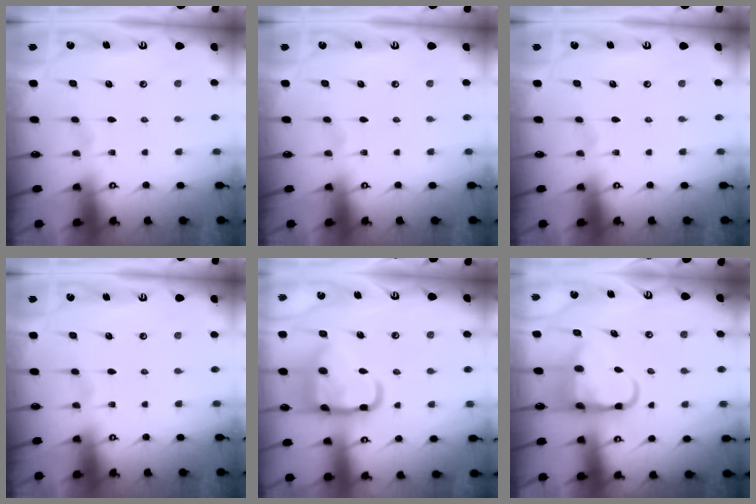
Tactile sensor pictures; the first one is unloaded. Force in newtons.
{"total": 0.0}
{"total": 0.0}
{"total": 0.0}
{"total": 18.5, "press": 18.5, "slide": 1.7}
{"total": 9.6, "press": 9.5, "slide": 1.4}